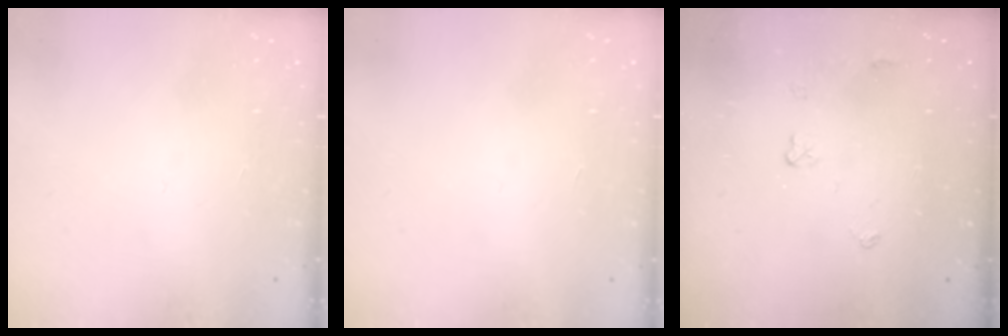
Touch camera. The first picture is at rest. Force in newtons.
{"total": 0.0}
{"total": 3.9, "press": 3.8, "slide": 0.6}